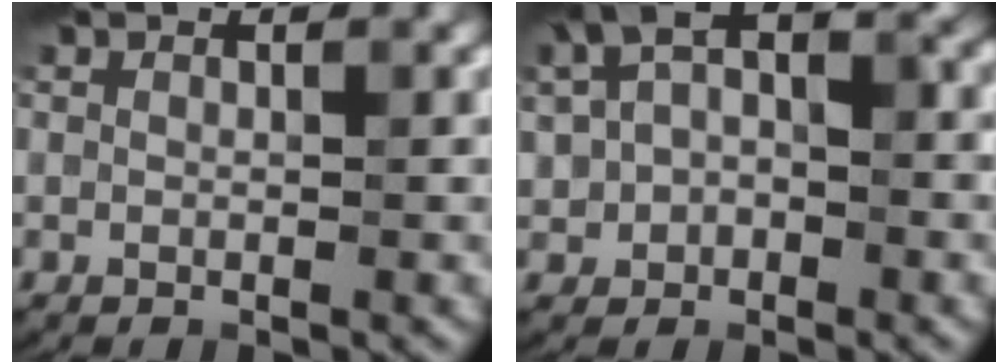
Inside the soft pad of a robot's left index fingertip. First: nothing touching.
{"total": 7.6, "force": [0.8, 5.1, 5.6], "torque": [-0.104, 0.014, 0.006]}